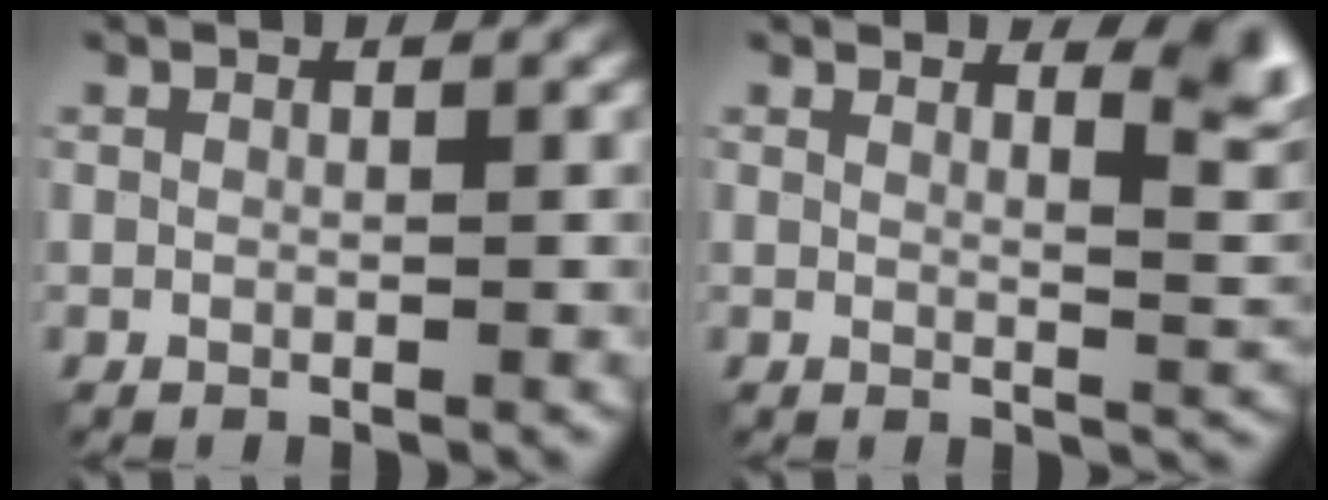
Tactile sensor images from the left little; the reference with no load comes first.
{"total": 4.4, "force": [3.3, 1.2, 2.7], "torque": [-0.017, 0.009, 0.045]}